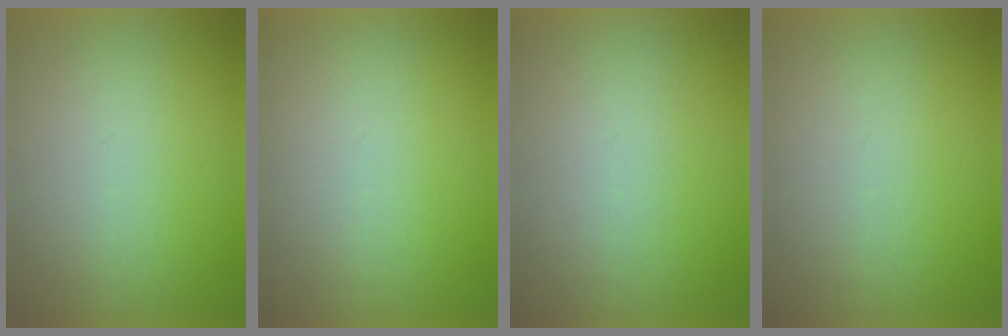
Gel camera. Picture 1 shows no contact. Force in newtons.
{"total": 1.2}
{"total": 1.5}
{"total": 0.0}